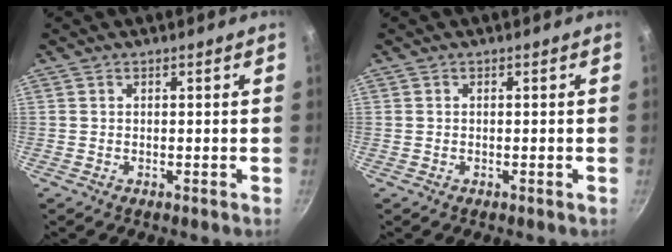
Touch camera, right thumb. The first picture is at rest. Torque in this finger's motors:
{"motor_torque": [-0.08, -0.28, -0.03, 0.47, -0.02]}